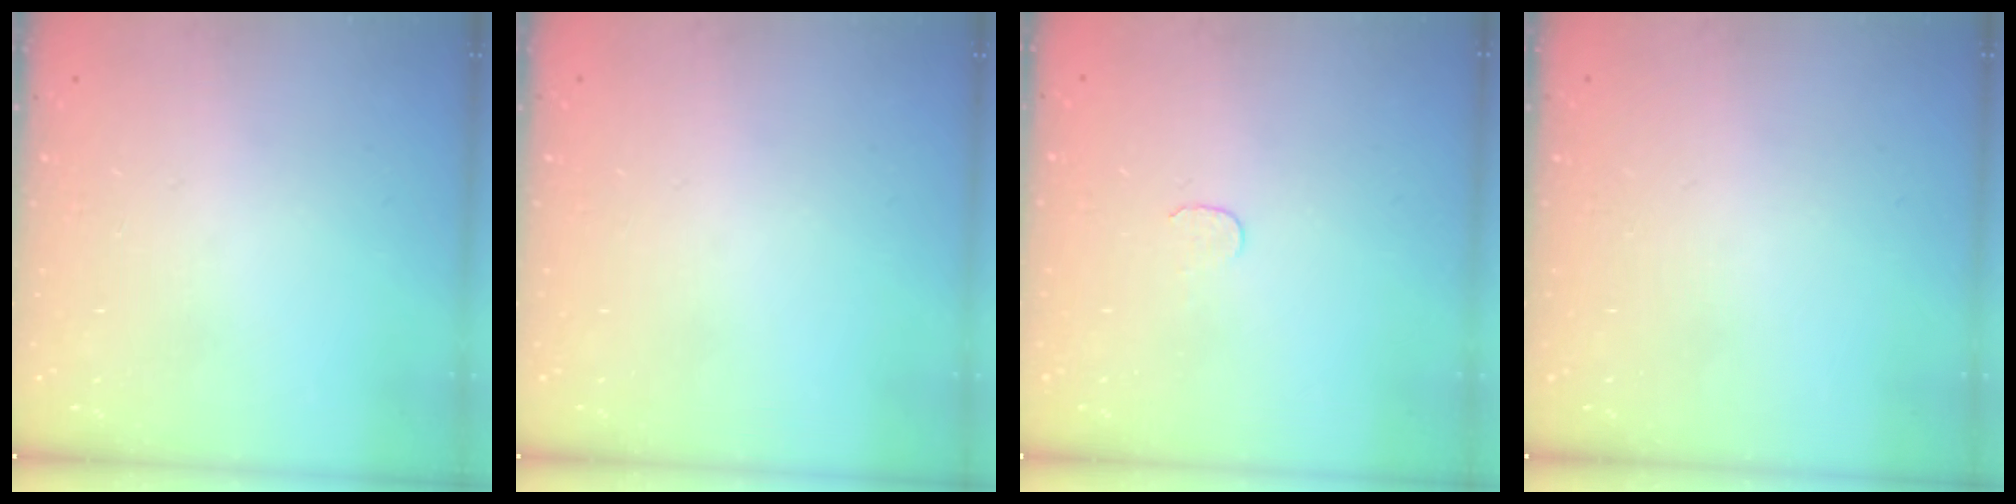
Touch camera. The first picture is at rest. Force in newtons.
{"total": 0.0}
{"total": 3.7, "press": 3.7, "slide": 0.4}
{"total": 0.0}